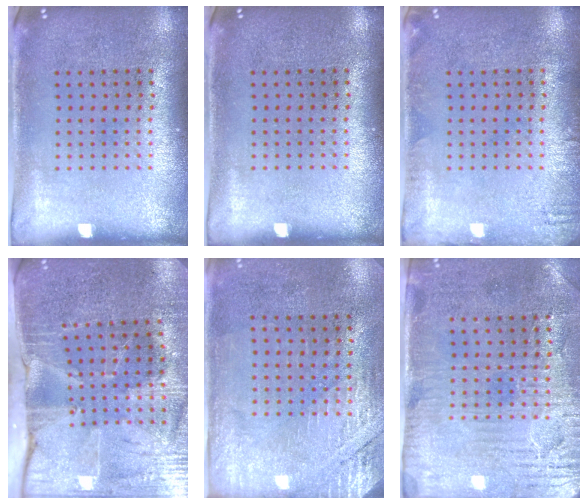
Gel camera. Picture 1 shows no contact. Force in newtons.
{"total": 0.0}
{"total": 1.1, "press": 1.1, "slide": 0.2}
{"total": 4.2, "press": 3.8, "slide": 1.9}
{"total": 2.7, "press": 2.4, "slide": 1.2}
{"total": 3.3, "press": 2.7, "slide": 1.8}